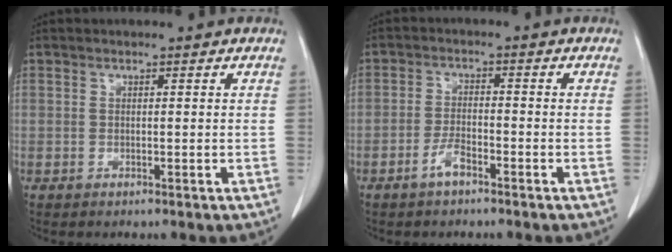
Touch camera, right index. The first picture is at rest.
{"total": 3.0, "force": [-2.0, 0.7, 2.1], "torque": [-0.039, 0.003, -0.038]}